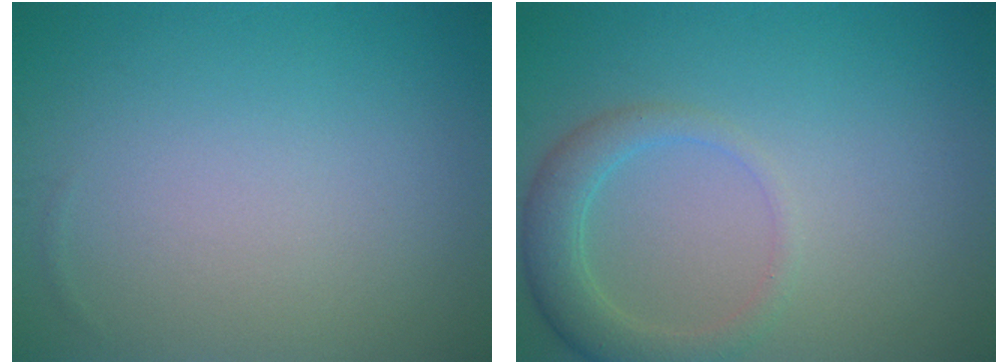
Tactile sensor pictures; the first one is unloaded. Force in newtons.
{"total": 3.3, "press": 3.3, "slide": 0.4}